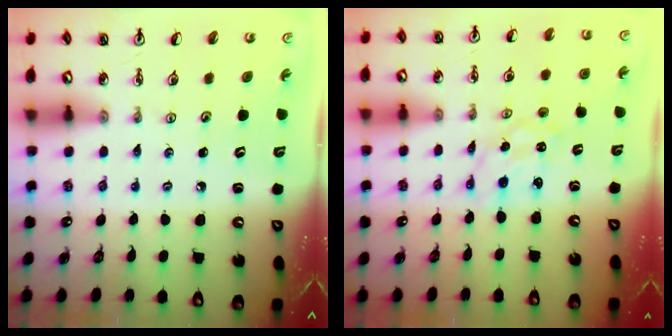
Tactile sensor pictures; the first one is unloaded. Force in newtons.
{"total": 1.5, "press": 1.5, "slide": 0.1}